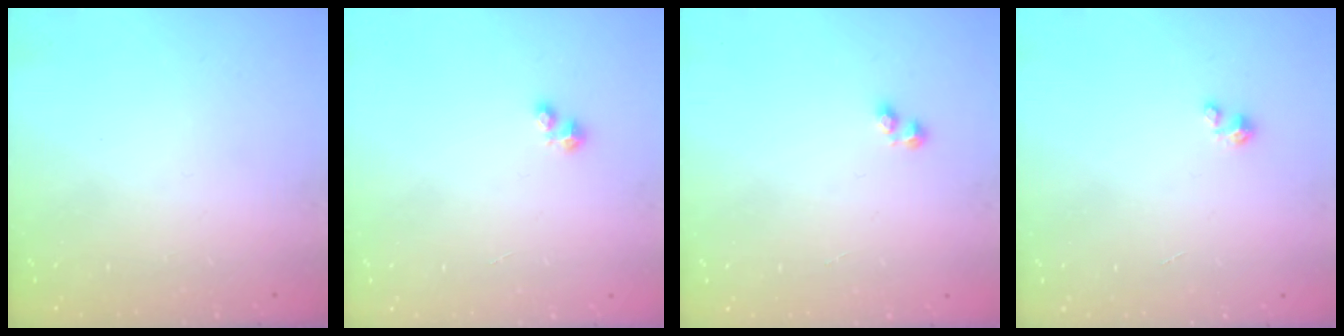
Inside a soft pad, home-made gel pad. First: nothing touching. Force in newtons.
{"total": 1.9, "press": 1.8, "slide": 0.2}
{"total": 1.2, "press": 1.0, "slide": 0.6}
{"total": 1.2, "press": 1.1, "slide": 0.1}